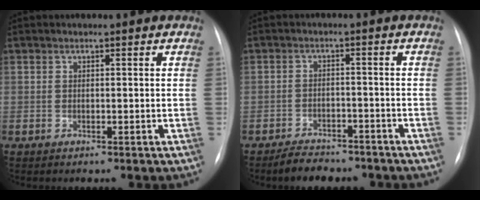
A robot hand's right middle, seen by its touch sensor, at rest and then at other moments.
{"total": 6.7, "force": [-5.6, 2.9, 2.2], "torque": [-0.037, 0.000, -0.082]}